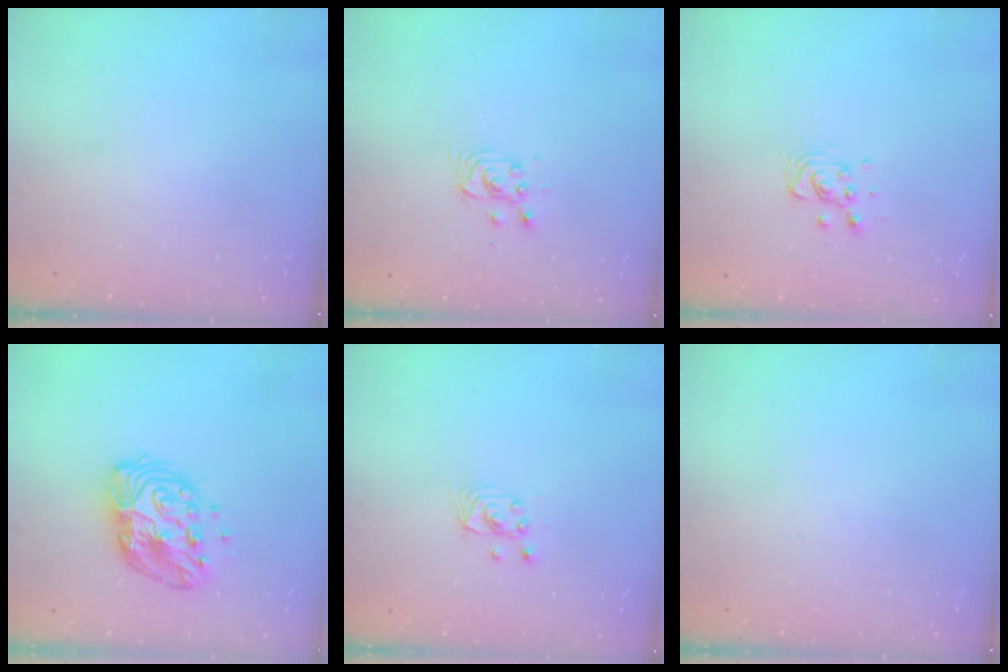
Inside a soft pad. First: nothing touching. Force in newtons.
{"total": 4.0, "press": 4.0, "slide": 0.4}
{"total": 8.3, "press": 8.0, "slide": 2.1}
{"total": 12.3, "press": 12.3, "slide": 1.0}
{"total": 2.4, "press": 2.4, "slide": 0.2}
{"total": 0.0}